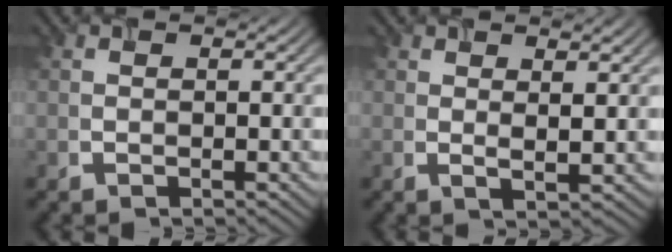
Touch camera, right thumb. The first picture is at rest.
{"total": 2.1, "force": [1.3, 0.2, 1.6], "torque": [-0.032, -0.004, 0.024]}